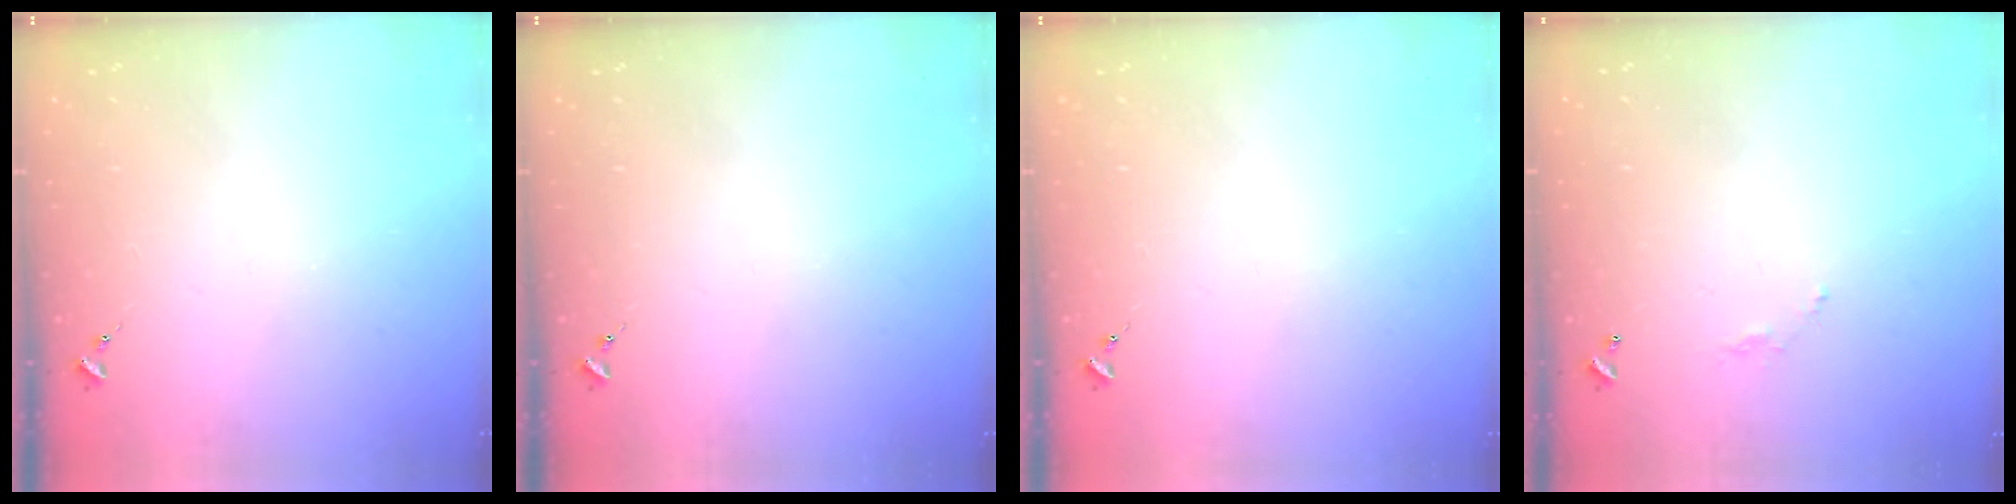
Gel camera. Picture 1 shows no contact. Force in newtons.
{"total": 0.0}
{"total": 0.0}
{"total": 3.9, "press": 3.9, "slide": 0.1}